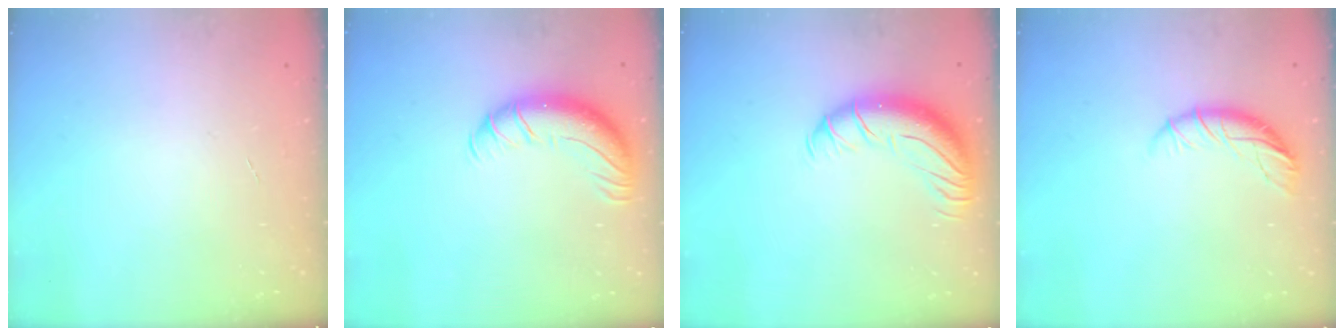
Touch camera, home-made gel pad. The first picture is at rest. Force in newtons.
{"total": 11.8, "press": 11.4, "slide": 3.0}
{"total": 12.6, "press": 12.3, "slide": 2.8}
{"total": 8.6, "press": 8.4, "slide": 1.6}